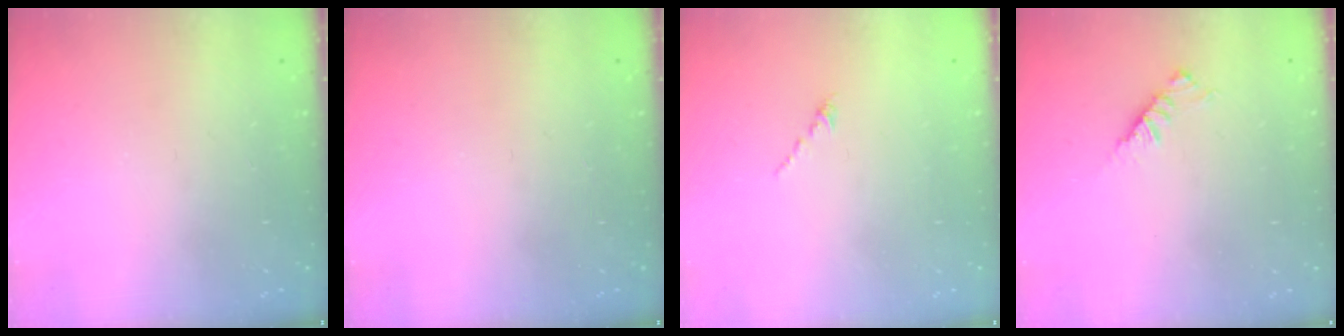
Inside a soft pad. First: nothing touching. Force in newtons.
{"total": 0.0}
{"total": 0.0}
{"total": 2.9, "press": 2.8, "slide": 0.7}